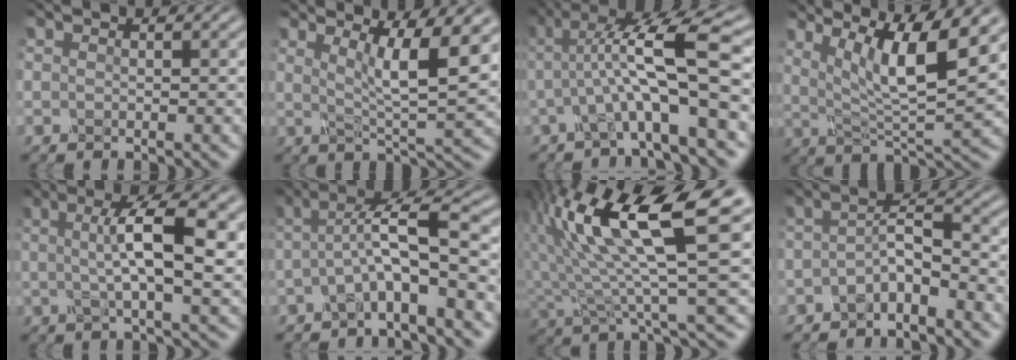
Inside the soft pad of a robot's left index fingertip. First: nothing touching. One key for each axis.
{"total": 6.6, "fx": 2.4, "fy": 0.8, "fz": 6.1, "tx": -0.092, "ty": -0.002, "tz": 0.053}
{"total": 8.4, "fx": -0.3, "fy": 1.3, "fz": 8.3, "tx": -0.141, "ty": 0.019, "tz": -0.003}
{"total": 9.0, "fx": 4.0, "fy": 1.7, "fz": 7.9, "tx": -0.139, "ty": 0.004, "tz": 0.082}
{"total": 6.6, "fx": 1.1, "fy": 1.3, "fz": 6.4, "tx": -0.107, "ty": 0.008, "tz": 0.024}
{"total": 5.1, "fx": -1.2, "fy": 0.8, "fz": 4.9, "tx": -0.084, "ty": 0.020, "tz": -0.023}
{"total": 12.2, "fx": 5.0, "fy": 2.7, "fz": 10.8, "tx": -0.215, "ty": 0.017, "tz": 0.100}
{"total": 2.7, "fx": -1.8, "fy": 0.4, "fz": 1.9, "tx": -0.045, "ty": 0.013, "tz": -0.032}